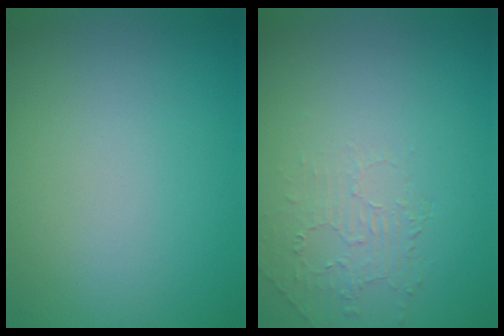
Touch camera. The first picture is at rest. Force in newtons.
{"total": 1.9, "press": 0.3, "slide": 1.9}